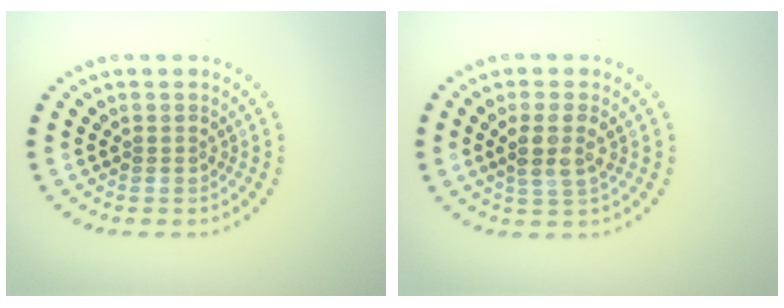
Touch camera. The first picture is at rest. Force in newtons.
{"total": 2.5, "press": 2.2, "slide": 1.0}